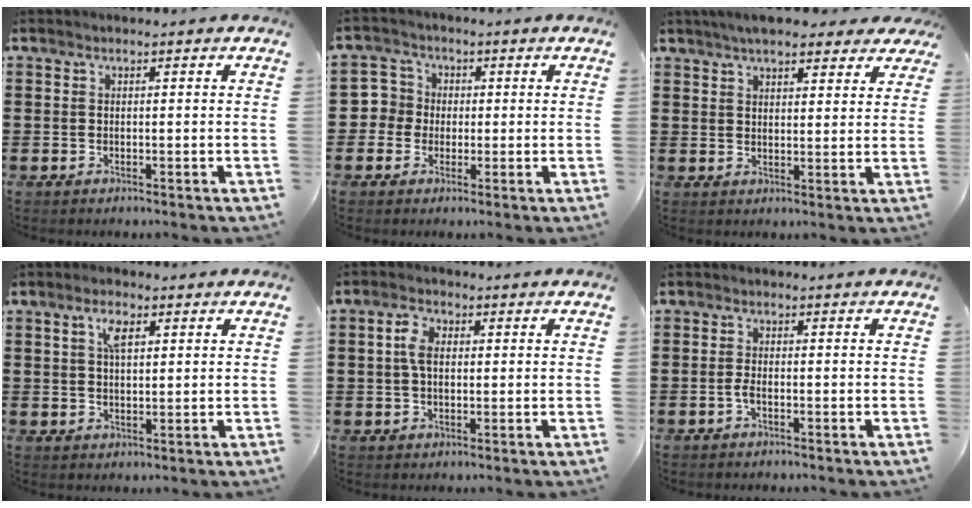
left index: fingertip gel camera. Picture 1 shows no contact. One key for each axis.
{"total": 4.2, "fx": -0.6, "fy": 4.1, "fz": 0.3, "tx": -0.027, "ty": 0.012, "tz": -0.015}
{"total": 5.6, "fx": 4.8, "fy": 1.3, "fz": 2.5, "tx": -0.055, "ty": -0.003, "tz": 0.086}
{"total": 3.3, "fx": 1.4, "fy": 1.4, "fz": 2.7, "tx": -0.052, "ty": 0.005, "tz": 0.022}
{"total": 3.9, "fx": 0.7, "fy": 2.3, "fz": 3.0, "tx": -0.067, "ty": 0.013, "tz": 0.010}
{"total": 1.5, "fx": -0.8, "fy": 0.3, "fz": 1.2, "tx": -0.033, "ty": -0.003, "tz": -0.017}